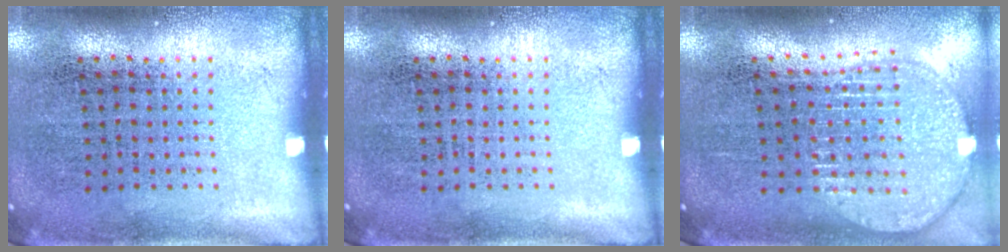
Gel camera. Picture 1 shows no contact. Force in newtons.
{"total": 0.0}
{"total": 1.9, "press": 1.6, "slide": 1.1}